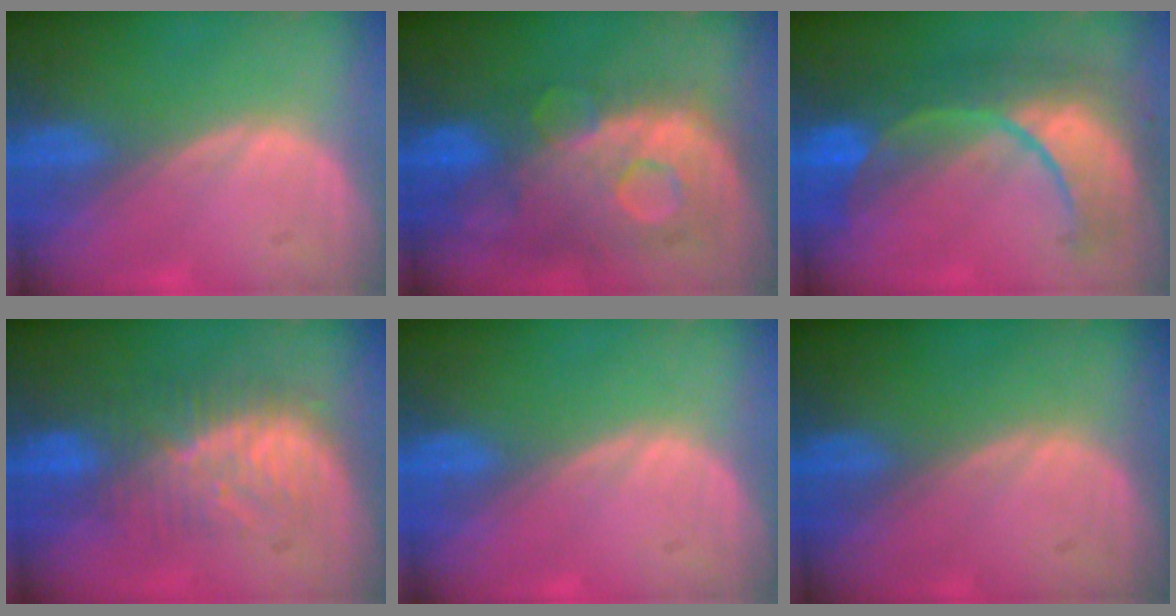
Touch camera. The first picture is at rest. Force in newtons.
{"total": 11.3, "press": 9.8, "slide": 5.6}
{"total": 9.6, "press": 9.6, "slide": 0.7}
{"total": 8.2, "press": 8.0, "slide": 1.6}
{"total": 0.0}
{"total": 0.0}